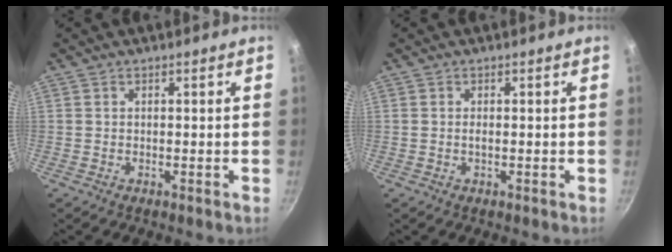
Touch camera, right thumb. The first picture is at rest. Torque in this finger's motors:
{"motor_torque": [0.28, 0.00, 0.34, -0.11, 0.05]}